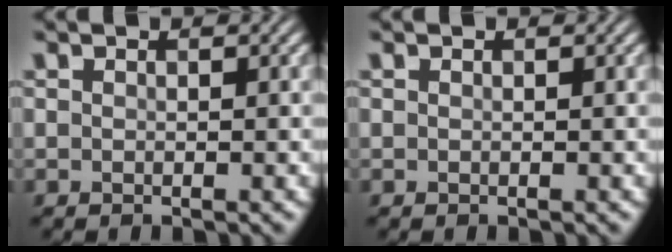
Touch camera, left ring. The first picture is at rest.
{"total": 0.0}